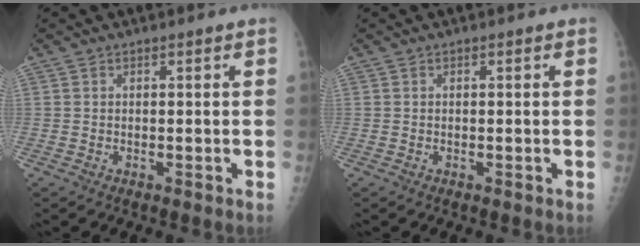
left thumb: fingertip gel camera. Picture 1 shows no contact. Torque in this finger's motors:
{"motor_torque": [0.00, 0.00, -0.01, 0.00, 0.00]}